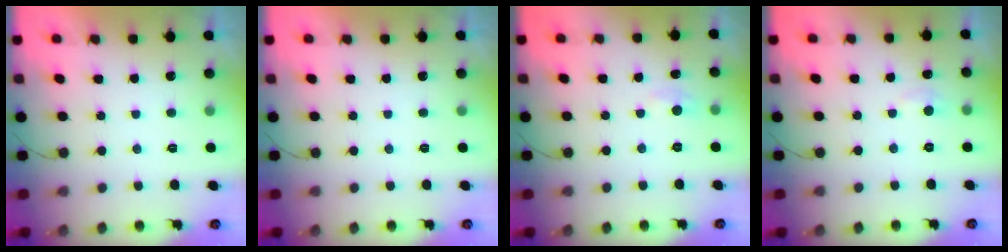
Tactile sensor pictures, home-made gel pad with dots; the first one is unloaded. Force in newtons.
{"total": 0.0}
{"total": 4.2, "press": 4.1, "slide": 0.7}
{"total": 3.8, "press": 3.8, "slide": 0.5}